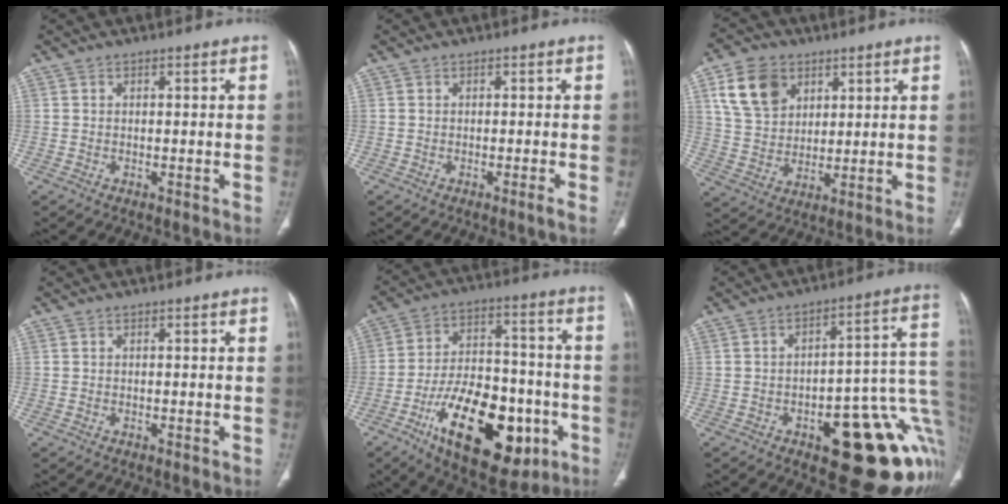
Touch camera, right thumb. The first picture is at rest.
{"total": 0.9, "force": [-0.5, -0.3, 0.7], "torque": [-0.014, -0.002, -0.009]}
{"total": 11.6, "force": [5.3, 8.5, 6.0], "torque": [-0.087, -0.012, 0.108]}
{"total": 0.0}
{"total": 23.9, "force": [-9.5, 12.1, 18.3], "torque": [-0.273, 0.043, -0.137]}
{"total": 21.9, "force": [-6.8, 8.3, 19.1], "torque": [-0.162, 0.044, -0.074]}